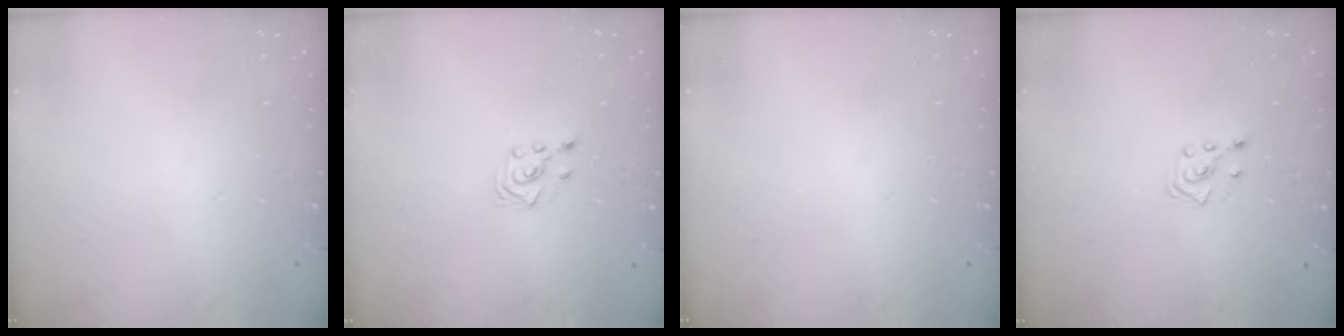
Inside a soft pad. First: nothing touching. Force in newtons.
{"total": 3.3, "press": 3.2, "slide": 1.0}
{"total": 0.0}
{"total": 3.6, "press": 3.5, "slide": 0.7}